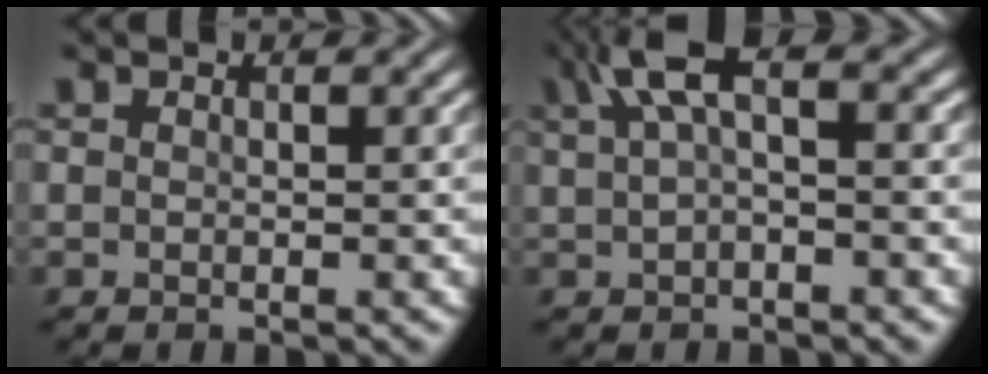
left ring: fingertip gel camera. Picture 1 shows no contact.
{"total": 4.3, "force": [1.6, 1.5, 3.7], "torque": [-0.073, 0.009, 0.026]}